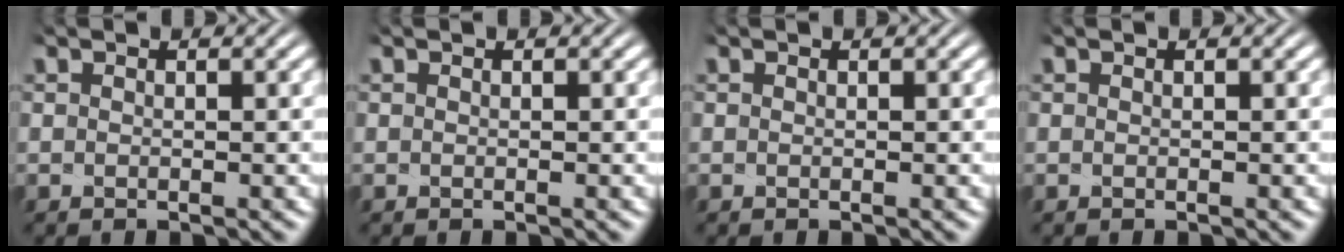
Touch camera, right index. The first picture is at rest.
{"total": 0.0}
{"total": 0.0}
{"total": 0.0}